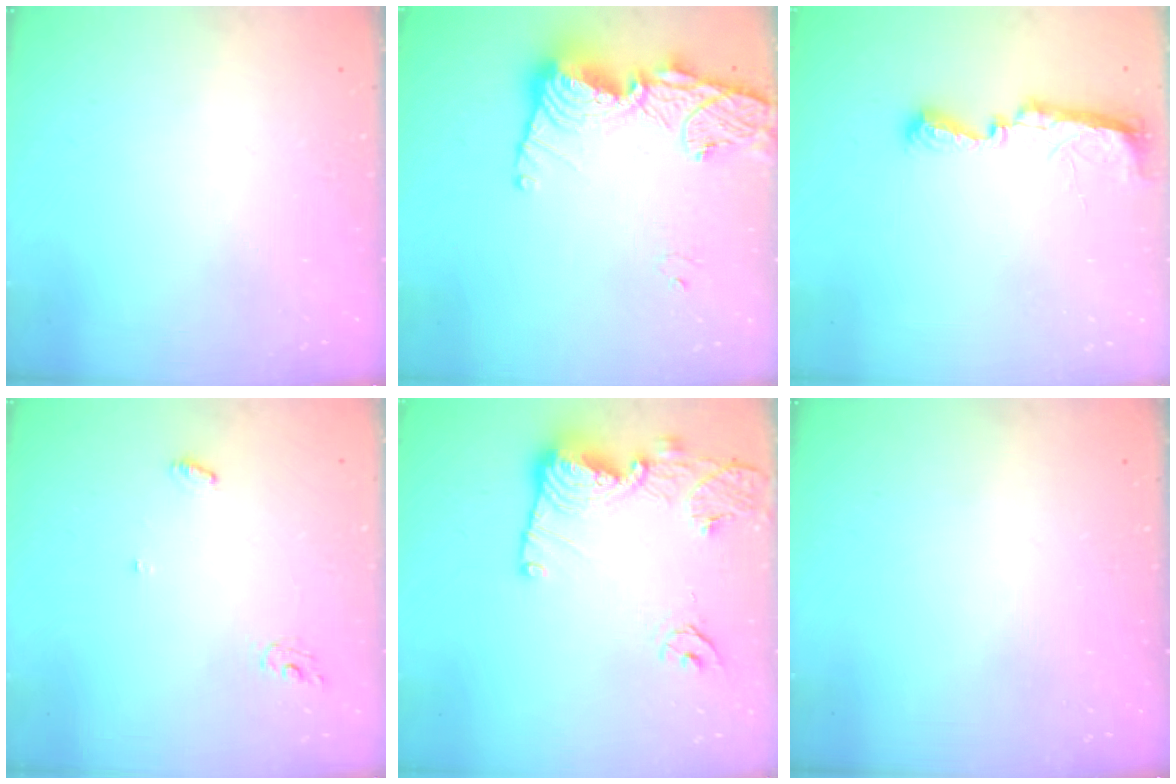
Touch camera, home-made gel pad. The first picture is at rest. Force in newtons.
{"total": 17.4, "press": 17.3, "slide": 1.4}
{"total": 8.0, "press": 7.9, "slide": 1.1}
{"total": 4.1, "press": 4.1, "slide": 0.2}
{"total": 14.3, "press": 14.2, "slide": 1.4}
{"total": 0.0}